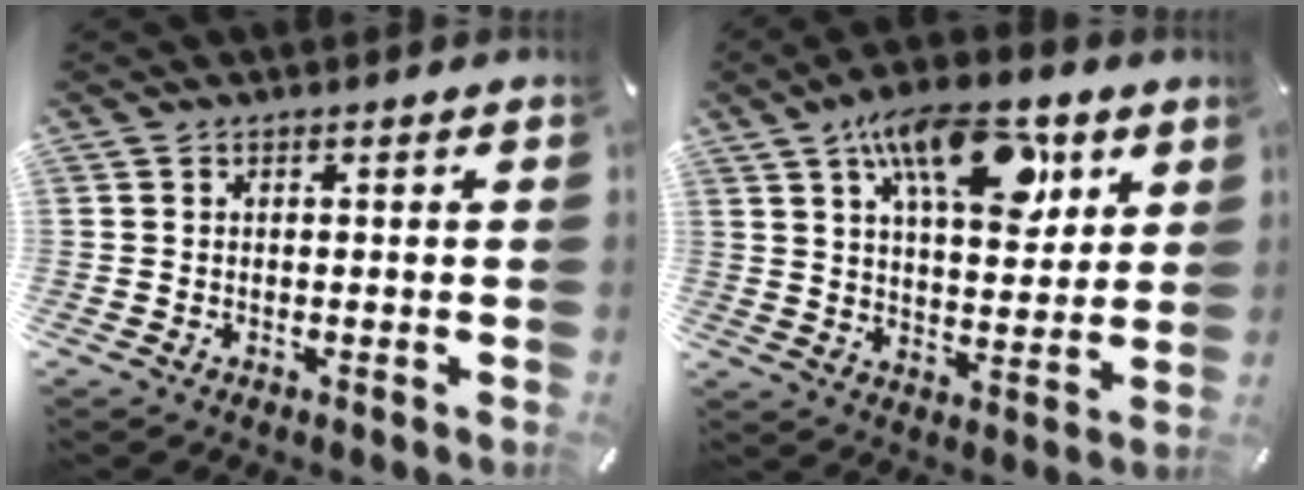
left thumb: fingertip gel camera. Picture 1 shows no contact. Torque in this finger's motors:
{"motor_torque": [0.70, 0.67, 1.95, -0.81, 0.21]}